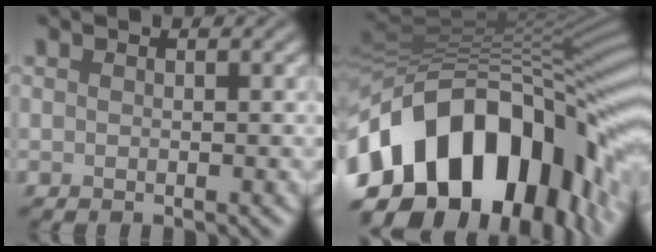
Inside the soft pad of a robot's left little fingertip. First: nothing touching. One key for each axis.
{"total": 18.2, "fx": -7.0, "fy": 11.1, "fz": 12.7, "tx": -0.226, "ty": 0.000, "tz": -0.111}